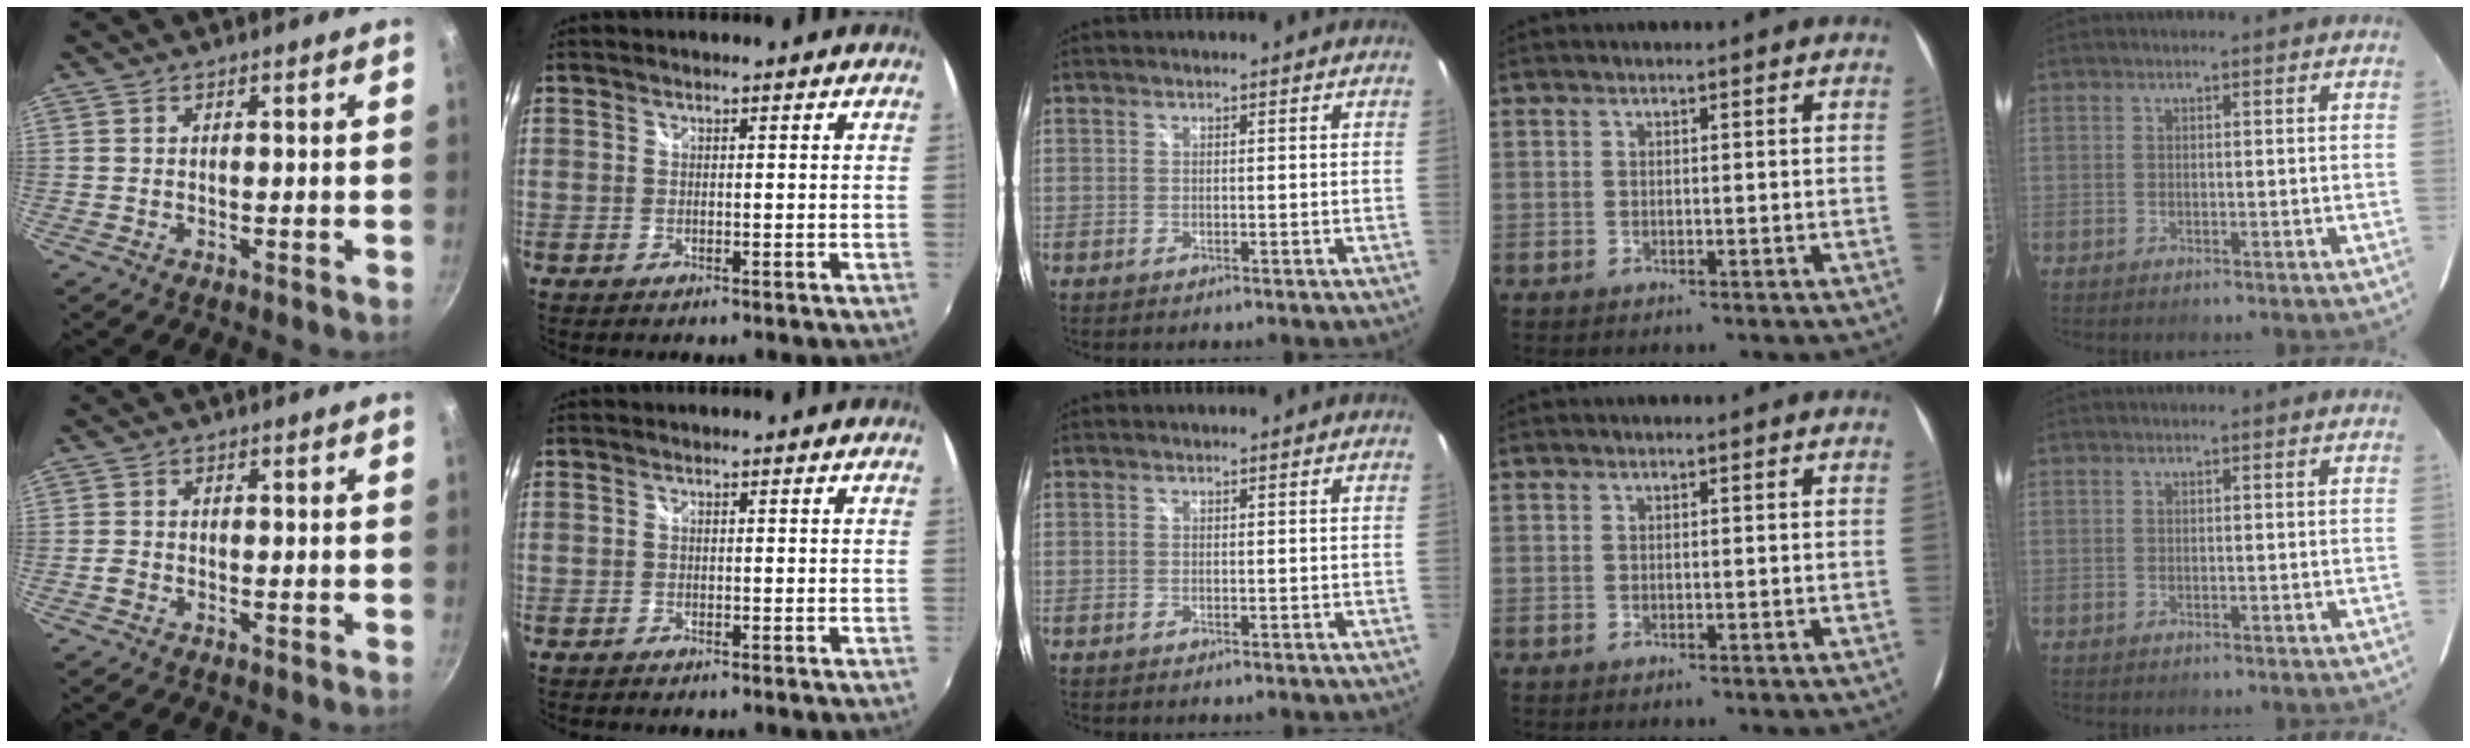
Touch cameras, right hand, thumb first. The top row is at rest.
{"thumb": {"total": 1.3, "force": [-0.8, 0.8, 0.5], "torque": [-0.016, 0.006, -0.017]}}